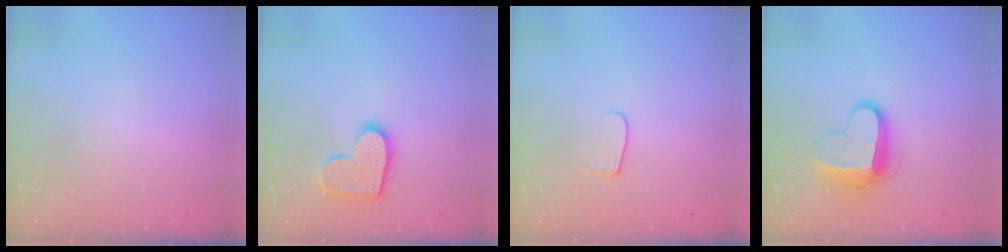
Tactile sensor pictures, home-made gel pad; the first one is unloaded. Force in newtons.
{"total": 12.0, "press": 11.9, "slide": 0.6}
{"total": 5.9, "press": 5.9, "slide": 0.6}
{"total": 10.8, "press": 10.8, "slide": 0.9}